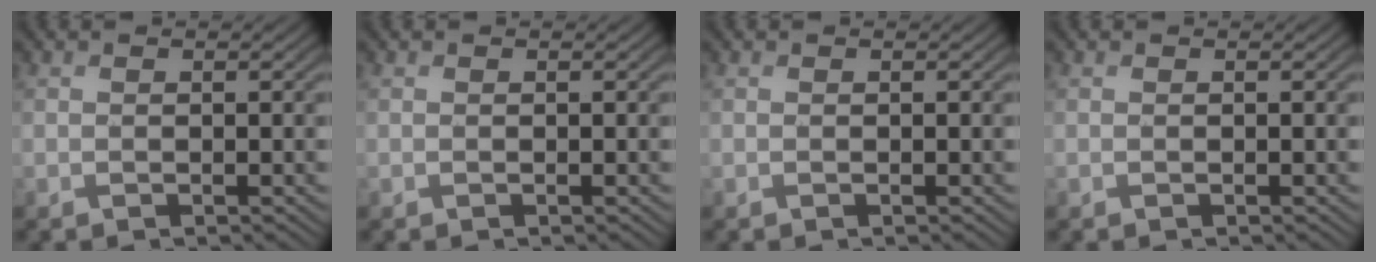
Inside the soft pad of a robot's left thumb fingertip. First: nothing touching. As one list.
[{"total": 0.0}, {"total": 0.0}, {"total": 0.0}]